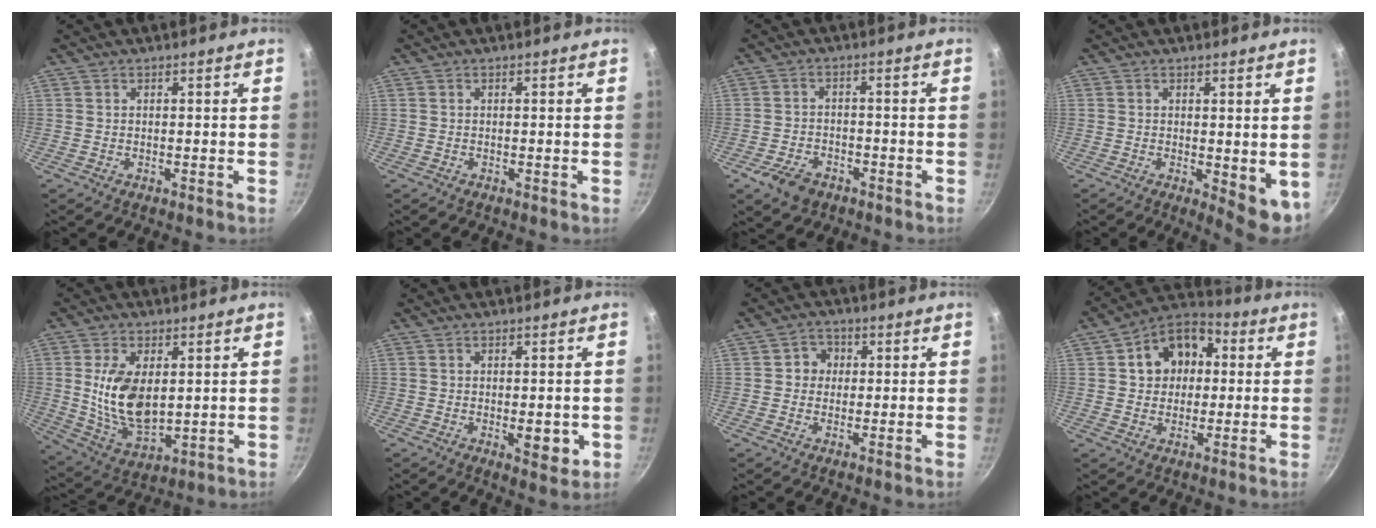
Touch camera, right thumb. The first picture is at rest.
{"total": 0.0}
{"total": 6.4, "force": [-3.8, 3.9, 3.3], "torque": [-0.062, 0.025, -0.064]}
{"total": 6.5, "force": [-0.1, 2.7, 5.9], "torque": [-0.065, -0.006, 0.006]}
{"total": 13.3, "force": [1.8, 7.6, 10.7], "torque": [-0.188, -0.020, 0.046]}
{"total": 5.3, "force": [-0.9, 2.4, 4.6], "torque": [-0.056, -0.009, -0.008]}
{"total": 3.9, "force": [0.4, 3.6, 1.4], "torque": [0.007, 0.006, 0.000]}
{"total": 12.7, "force": [2.3, 10.0, 7.5], "torque": [-0.079, 0.021, 0.019]}